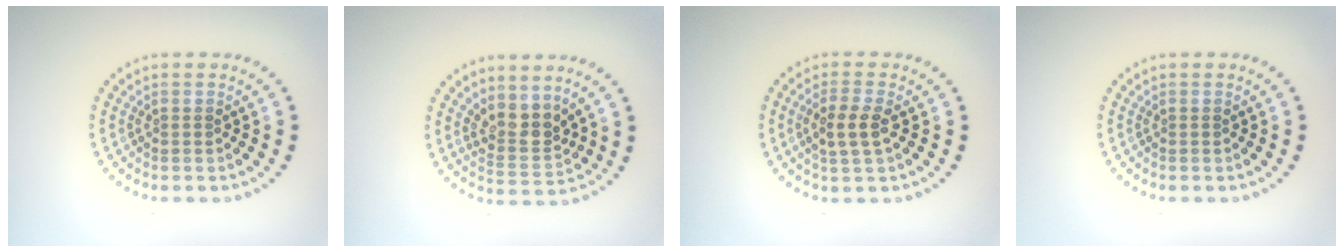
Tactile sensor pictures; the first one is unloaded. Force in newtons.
{"total": 3.1, "press": 2.4, "slide": 1.9}
{"total": 2.7, "press": 2.5, "slide": 0.8}
{"total": 0.0}